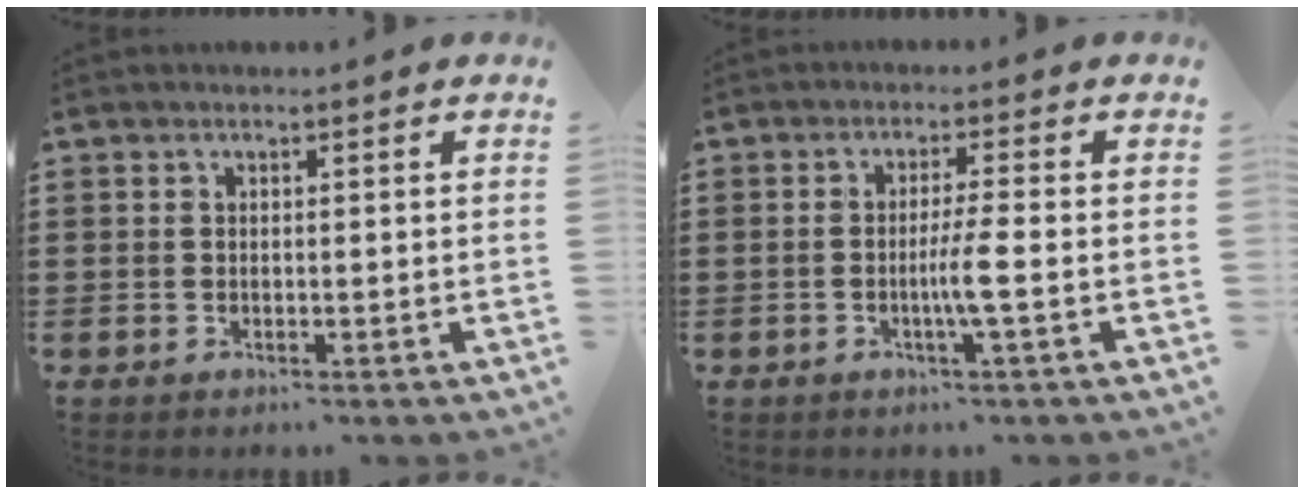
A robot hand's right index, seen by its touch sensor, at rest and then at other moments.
{"total": 4.1, "force": [-1.0, -0.6, 3.9], "torque": [-0.077, -0.013, -0.025]}